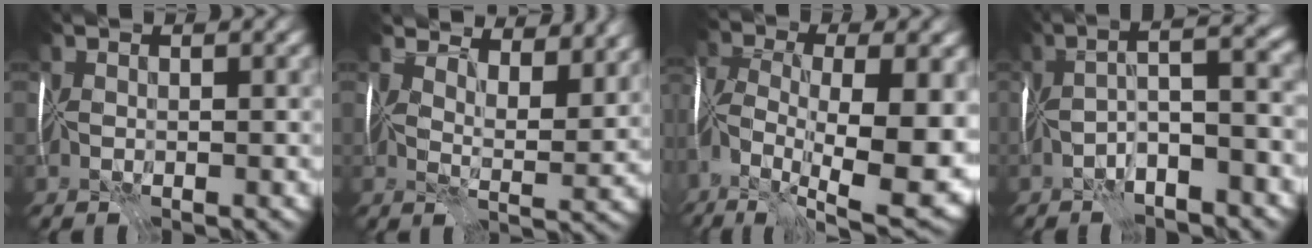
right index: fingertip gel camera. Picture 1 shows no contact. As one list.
[{"total": 6.3, "force": [5.9, 1.0, 2.0], "torque": [-0.041, -0.015, 0.078]}, {"total": 13.6, "force": [-4.4, 4.8, 12.0], "torque": [-0.220, -0.008, -0.064]}, {"total": 4.3, "force": [-1.9, -0.2, 3.8], "torque": [-0.062, 0.011, -0.035]}]